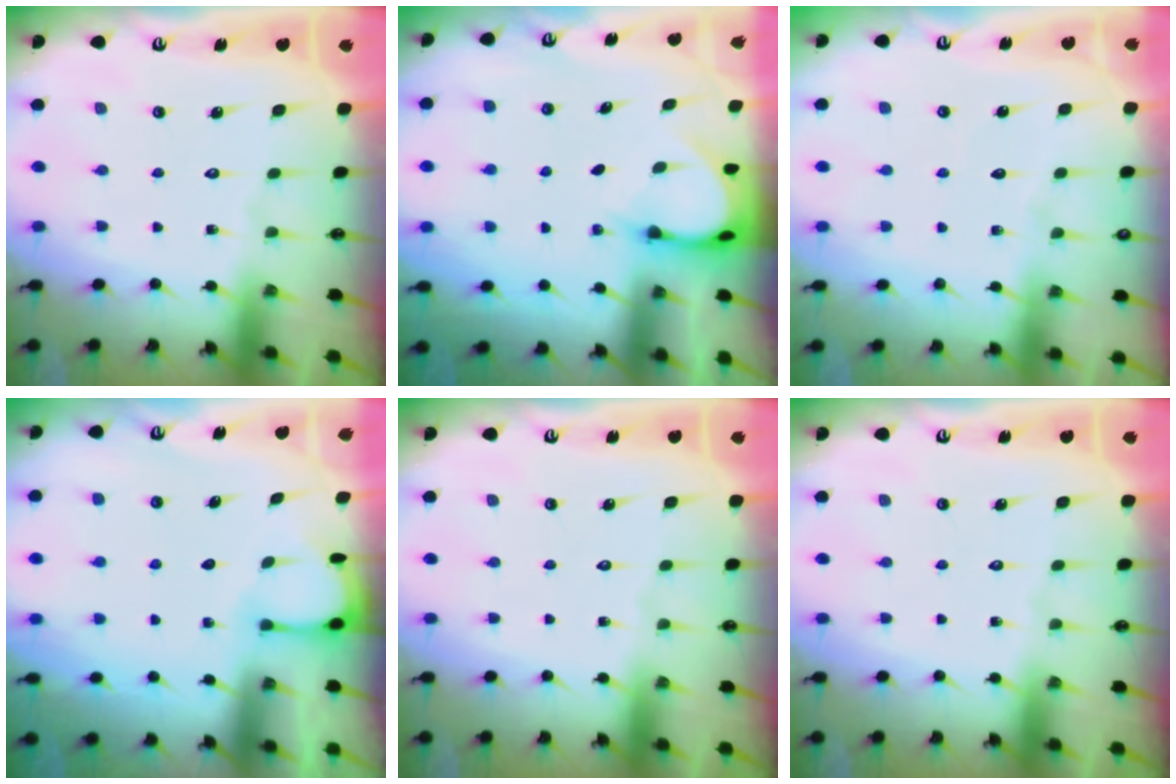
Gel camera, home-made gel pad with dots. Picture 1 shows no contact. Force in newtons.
{"total": 3.8, "press": 3.8, "slide": 0.3}
{"total": 2.3, "press": 2.3, "slide": 0.3}
{"total": 2.3, "press": 2.3, "slide": 0.3}
{"total": 0.0}
{"total": 0.0}